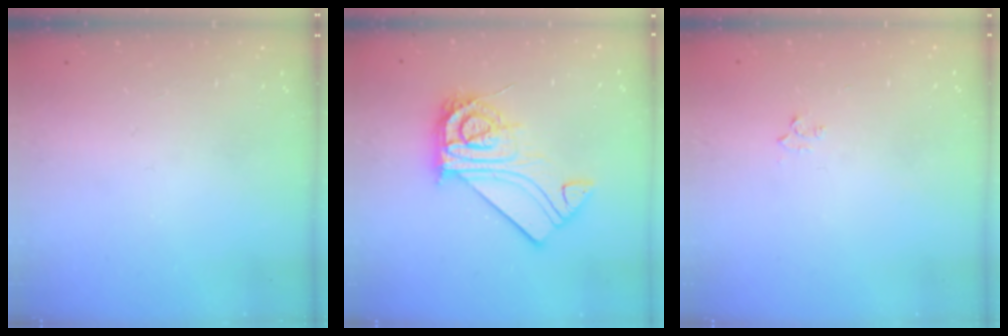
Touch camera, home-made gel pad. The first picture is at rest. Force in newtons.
{"total": 15.9, "press": 15.8, "slide": 0.7}
{"total": 2.9, "press": 2.8, "slide": 0.4}